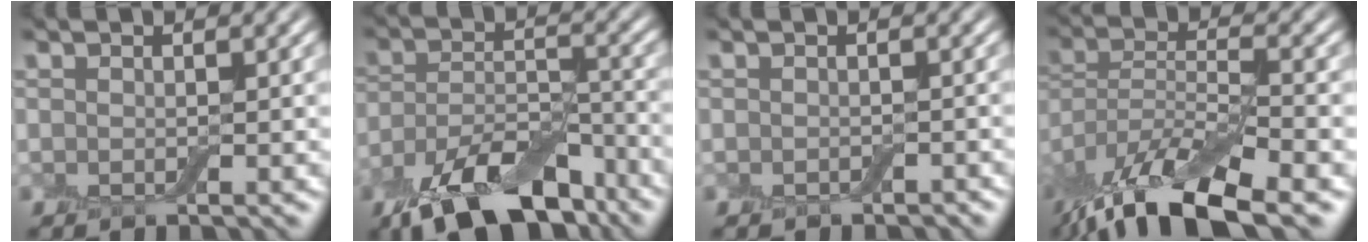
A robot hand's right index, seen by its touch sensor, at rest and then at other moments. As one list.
[{"total": 10.5, "force": [-7.3, 4.8, 6.0], "torque": [-0.110, -0.014, -0.123]}, {"total": 0.7, "force": [-0.6, 0.4, 0.2], "torque": [-0.003, -0.005, -0.008]}, {"total": 12.0, "force": [-8.5, 3.4, 7.8], "torque": [-0.139, -0.001, -0.163]}]